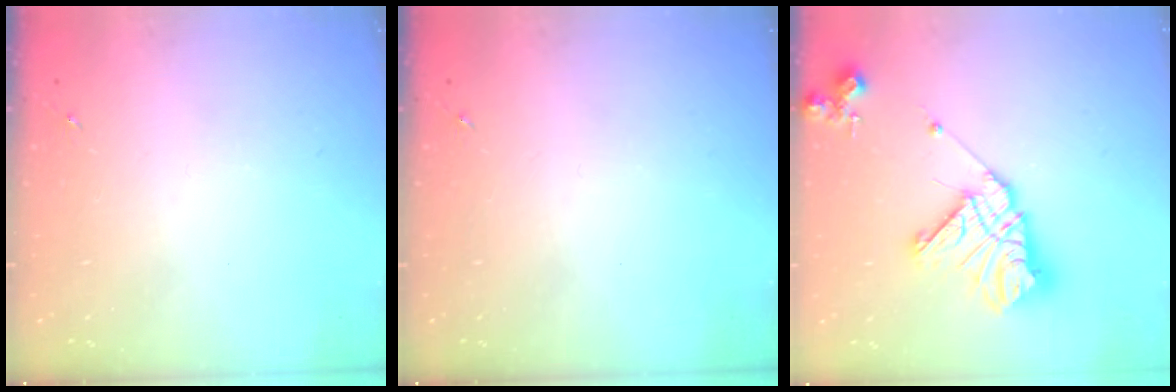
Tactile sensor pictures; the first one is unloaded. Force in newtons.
{"total": 0.0}
{"total": 17.8, "press": 17.7, "slide": 2.1}